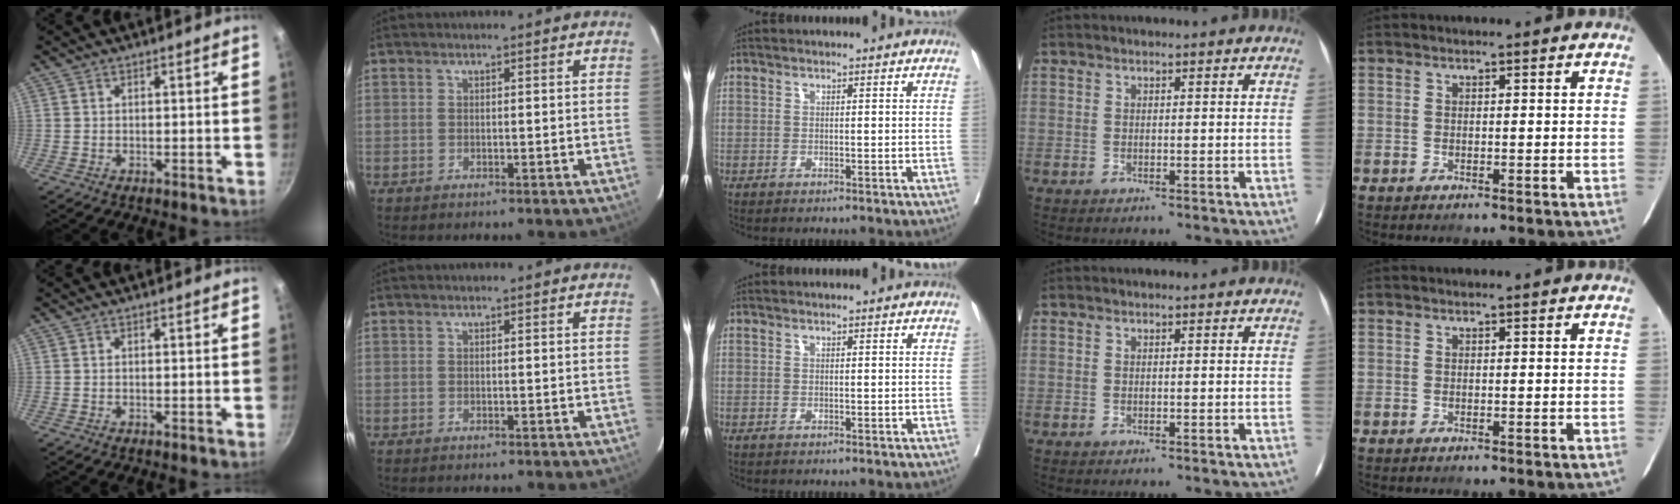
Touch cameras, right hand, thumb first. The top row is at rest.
{}